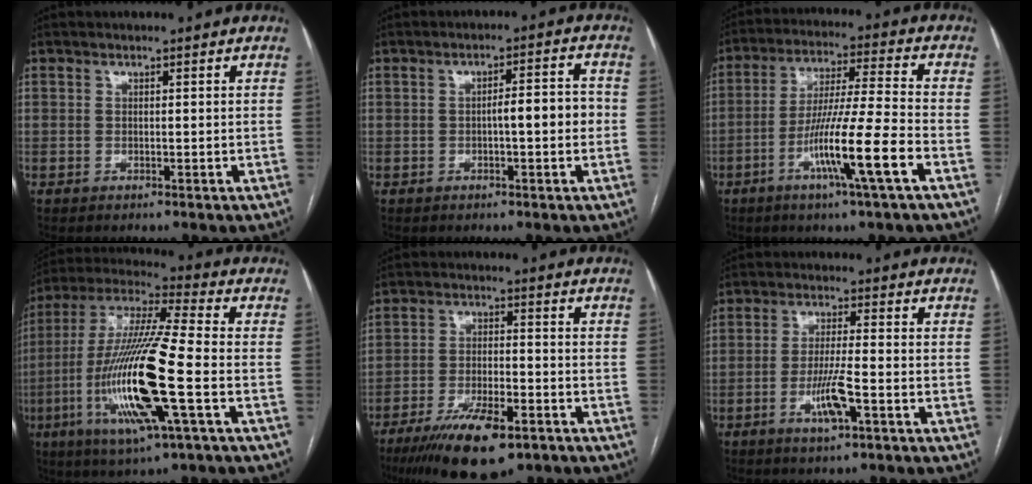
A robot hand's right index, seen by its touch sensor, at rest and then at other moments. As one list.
[{"total": 4.9, "force": [-0.8, 0.8, 4.7], "torque": [-0.068, 0.017, -0.010]}, {"total": 13.0, "force": [-5.4, -1.1, 11.8], "torque": [-0.217, -0.011, -0.099]}, {"total": 20.0, "force": [-5.3, 1.4, 19.3], "torque": [-0.408, -0.019, -0.101]}, {"total": 12.7, "force": [-8.1, 3.7, 9.1], "torque": [-0.158, -0.018, -0.134]}, {"total": 6.1, "force": [-2.4, 0.5, 5.6], "torque": [-0.109, -0.008, -0.044]}]